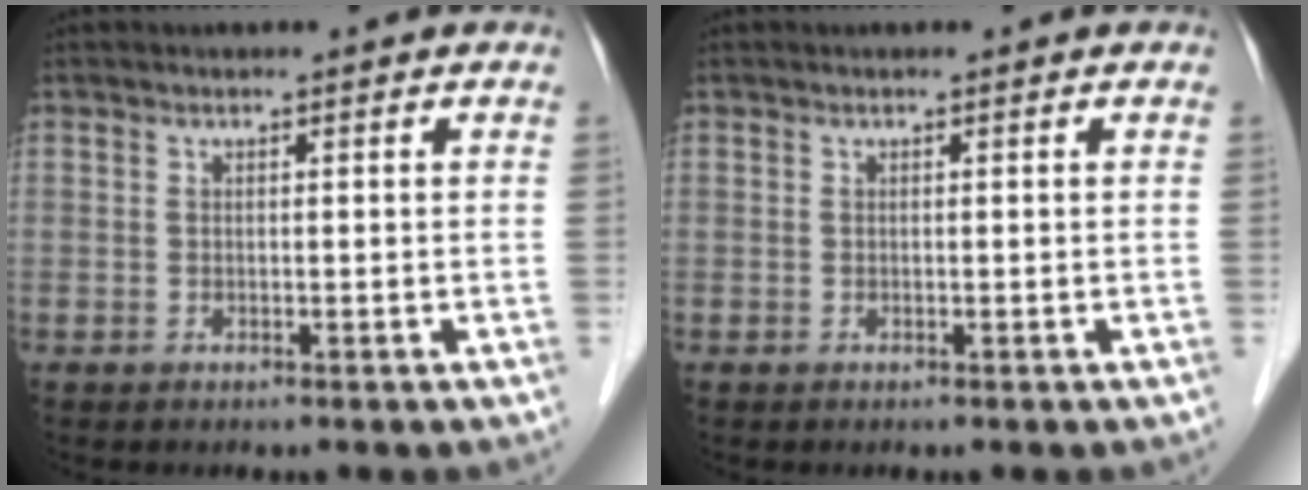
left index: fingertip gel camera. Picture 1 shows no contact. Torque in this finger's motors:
{"motor_torque": [-0.01, 0.01, 0.00, 0.00]}